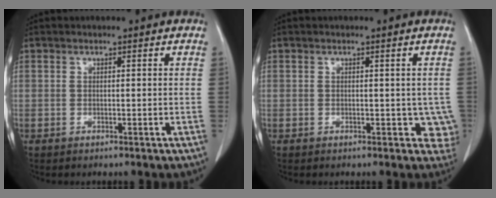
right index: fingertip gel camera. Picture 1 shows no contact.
{"total": 3.0, "force": [-0.4, 2.1, 2.2], "torque": [-0.004, 0.006, -0.001]}